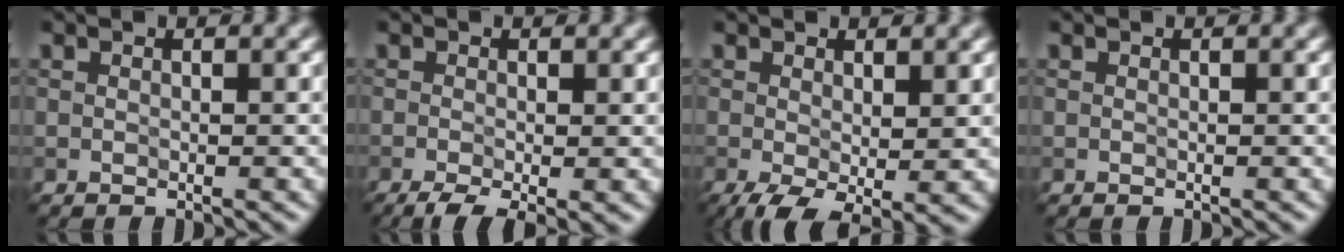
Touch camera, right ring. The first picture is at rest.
{"total": 4.0, "force": [-1.9, 1.1, 3.3], "torque": [-0.055, -0.010, -0.033]}
{"total": 4.3, "force": [-1.1, 1.8, 3.7], "torque": [-0.074, -0.017, -0.018]}
{"total": 0.0}